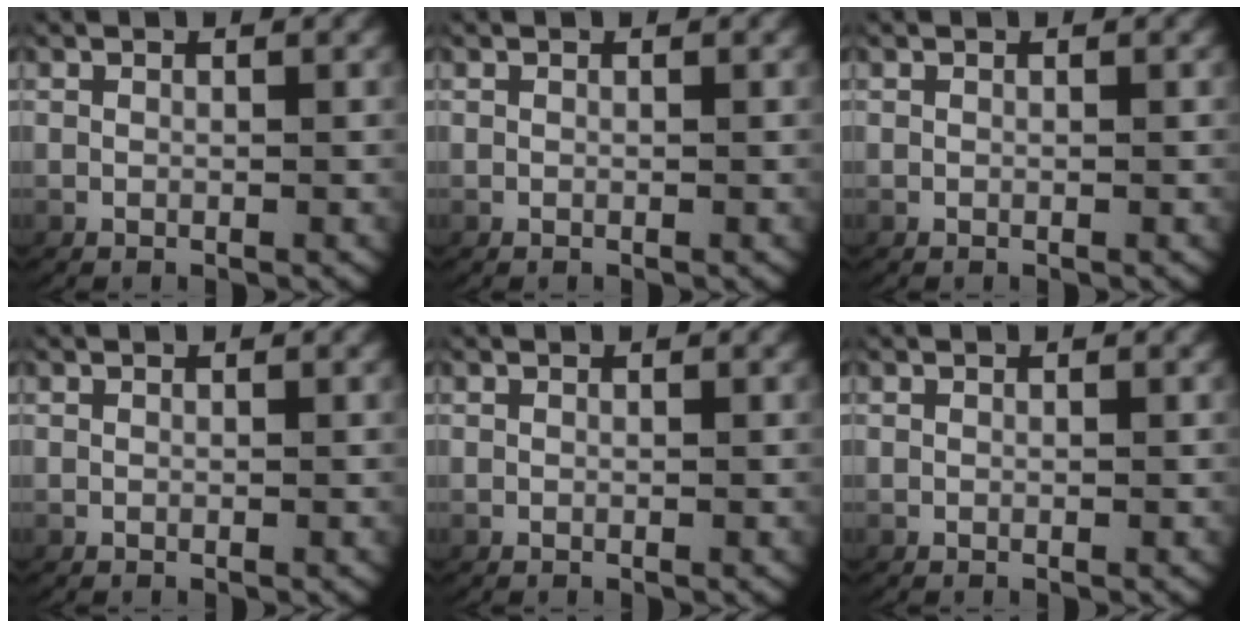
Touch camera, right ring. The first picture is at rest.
{"total": 0.0}
{"total": 0.0}
{"total": 0.0}
{"total": 0.0}
{"total": 0.0}